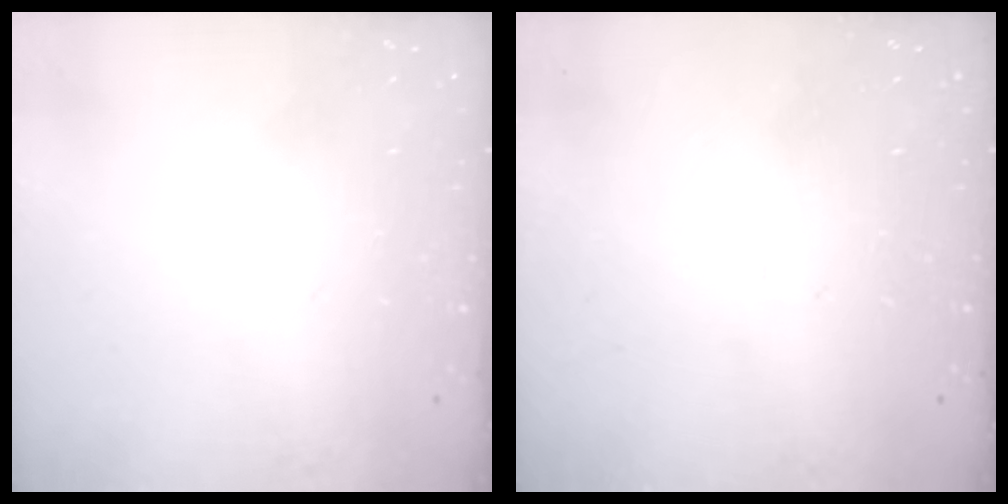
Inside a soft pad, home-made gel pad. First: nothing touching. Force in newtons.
{"total": 0.0}